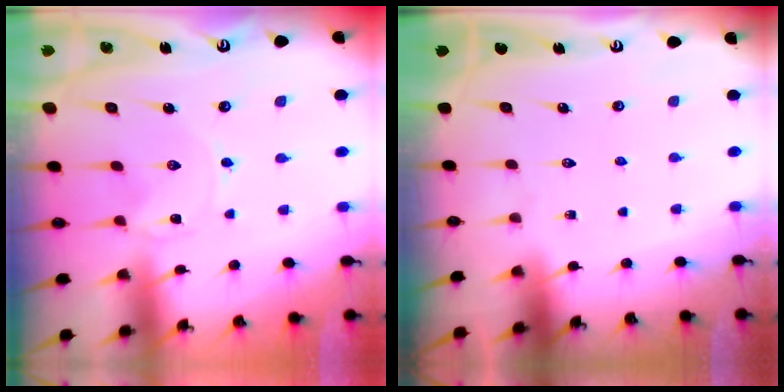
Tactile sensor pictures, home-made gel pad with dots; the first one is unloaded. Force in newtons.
{"total": 0.0}